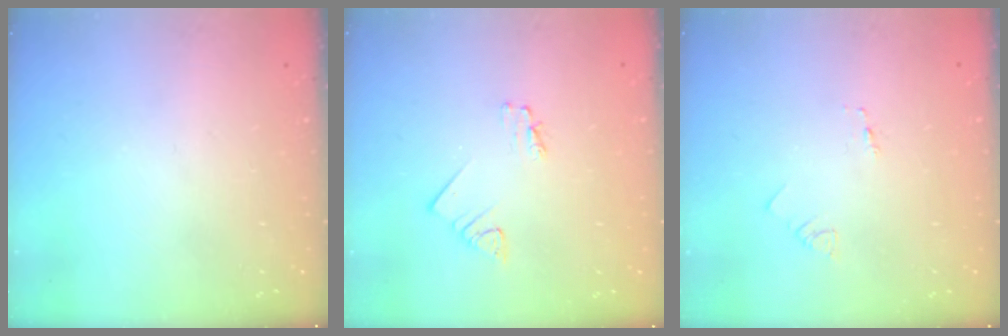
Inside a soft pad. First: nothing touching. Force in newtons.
{"total": 2.1, "press": 2.1, "slide": 0.2}
{"total": 1.6, "press": 1.6, "slide": 0.1}